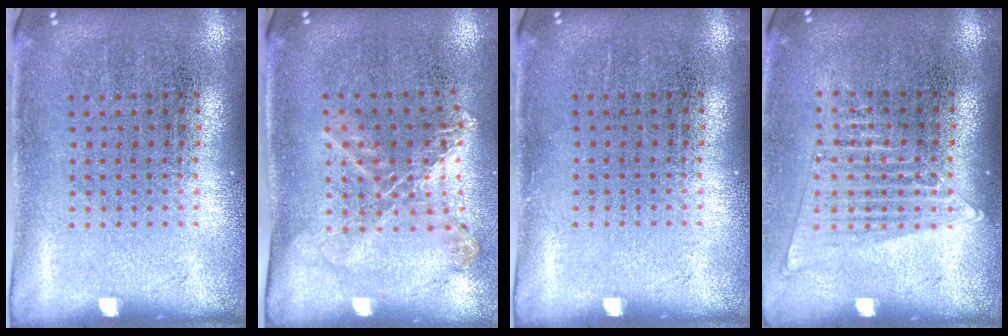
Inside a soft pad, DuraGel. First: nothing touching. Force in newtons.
{"total": 1.1, "press": 1.1, "slide": 0.3}
{"total": 0.0}
{"total": 1.5, "press": 1.3, "slide": 0.6}